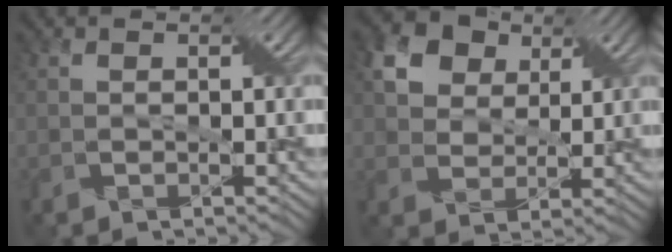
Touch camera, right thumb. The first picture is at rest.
{"total": 9.8, "force": [5.0, 7.0, 4.6], "torque": [-0.142, 0.022, 0.093]}